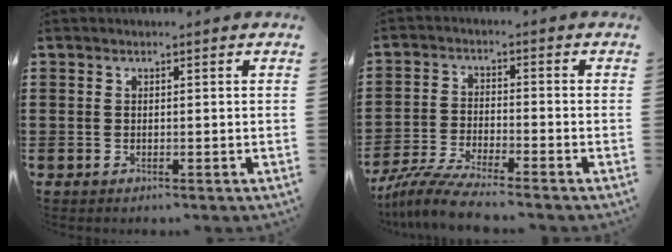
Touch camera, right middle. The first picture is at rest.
{"total": 6.5, "force": [-5.9, 0.1, 2.7], "torque": [-0.066, -0.014, -0.116]}